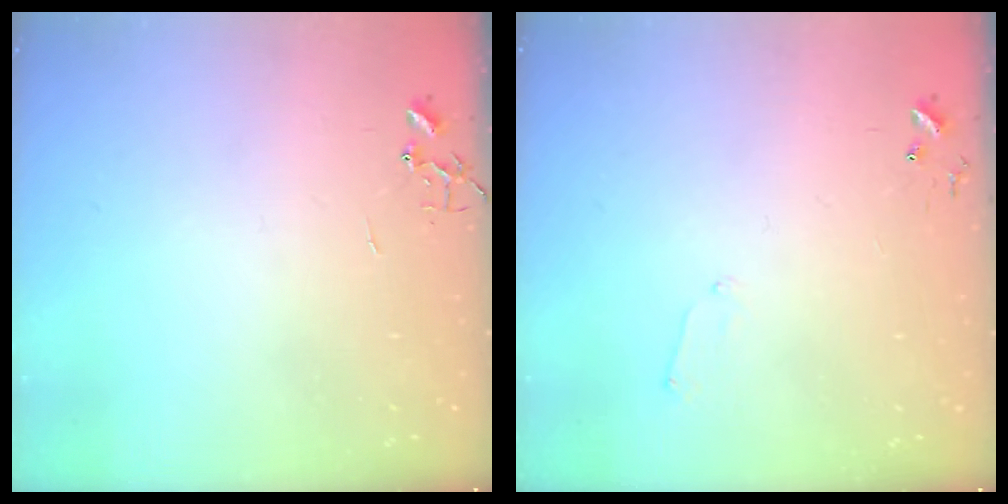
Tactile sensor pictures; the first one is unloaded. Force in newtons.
{"total": 5.1, "press": 5.0, "slide": 0.6}